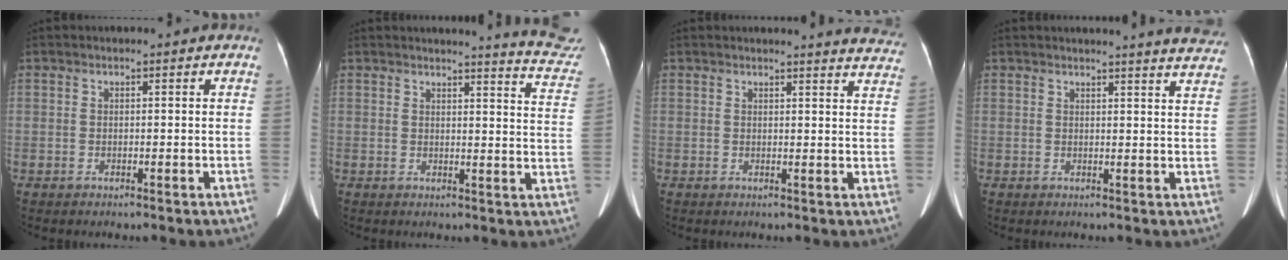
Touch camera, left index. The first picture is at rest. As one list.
[{"total": 11.7, "force": [11.6, -0.6, 1.4], "torque": [-0.001, -0.101, 0.096]}, {"total": 10.9, "force": [10.7, 0.7, 1.8], "torque": [0.006, -0.059, 0.084]}, {"total": 12.8, "force": [12.4, 0.0, 3.2], "torque": [-0.027, -0.059, 0.115]}]